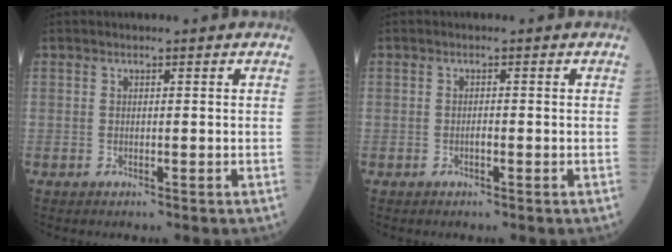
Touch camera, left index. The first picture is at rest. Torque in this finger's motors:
{"motor_torque": [0.20, 0.05, 0.00, 0.00]}